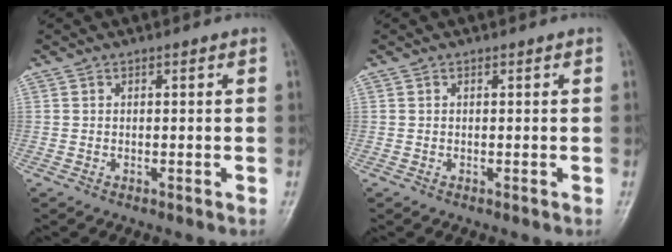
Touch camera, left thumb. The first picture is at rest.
{"total": 0.0}